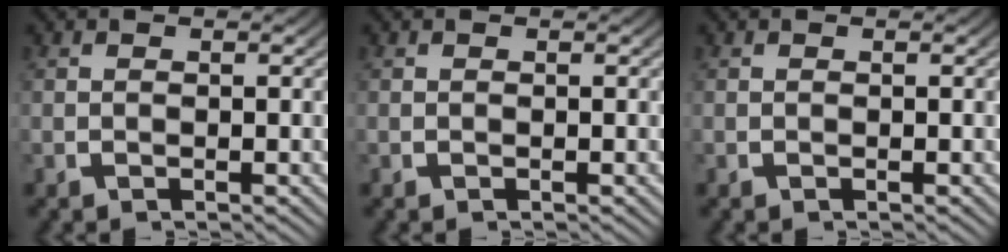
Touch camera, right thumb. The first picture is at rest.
{"total": 0.0}
{"total": 0.0}